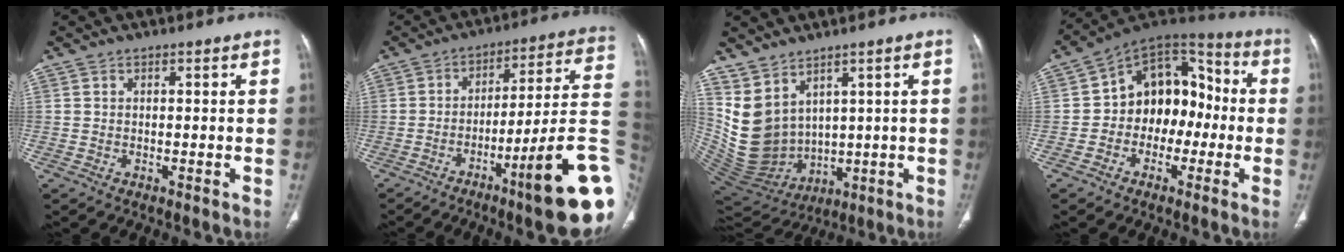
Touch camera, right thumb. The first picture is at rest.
{"total": 21.5, "force": [-7.9, 2.4, 19.8], "torque": [-0.214, 0.040, -0.114]}
{"total": 12.3, "force": [4.3, 8.8, 7.4], "torque": [-0.127, -0.030, 0.125]}
{"total": 15.0, "force": [-1.7, 11.0, 10.0], "torque": [-0.091, 0.053, -0.044]}